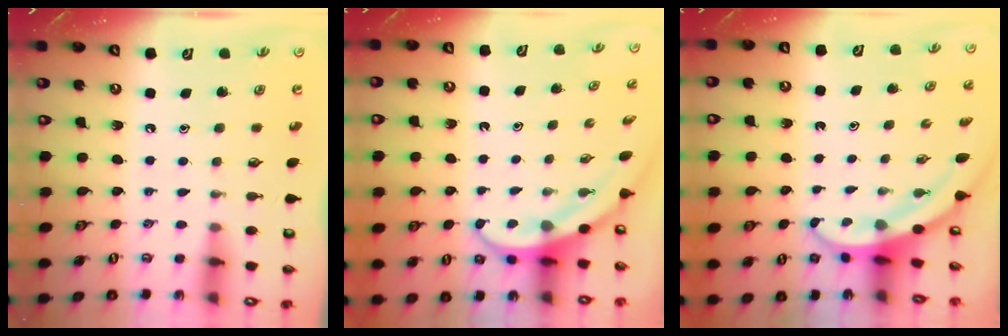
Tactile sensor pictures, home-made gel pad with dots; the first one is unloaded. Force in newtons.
{"total": 3.6, "press": 3.6, "slide": 0.2}
{"total": 3.7, "press": 3.7, "slide": 0.1}